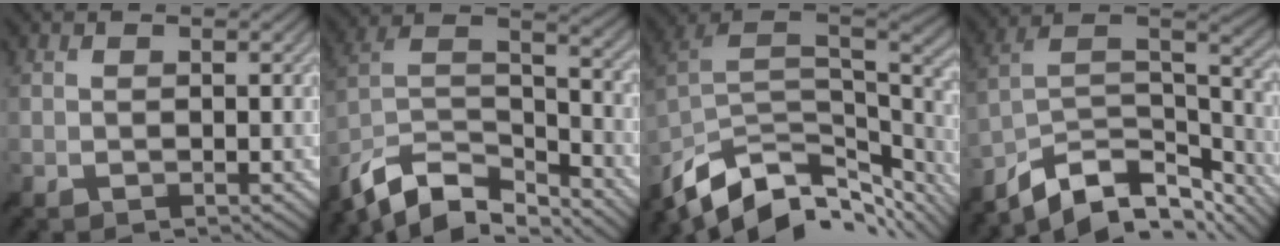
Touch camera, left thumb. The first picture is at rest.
{"total": 12.6, "force": [-9.8, 4.8, 6.3], "torque": [-0.147, 0.001, -0.183]}
{"total": 13.1, "force": [-8.1, 6.3, 8.1], "torque": [-0.206, -0.018, -0.132]}
{"total": 12.9, "force": [-9.0, 6.1, 6.8], "torque": [-0.158, -0.008, -0.148]}